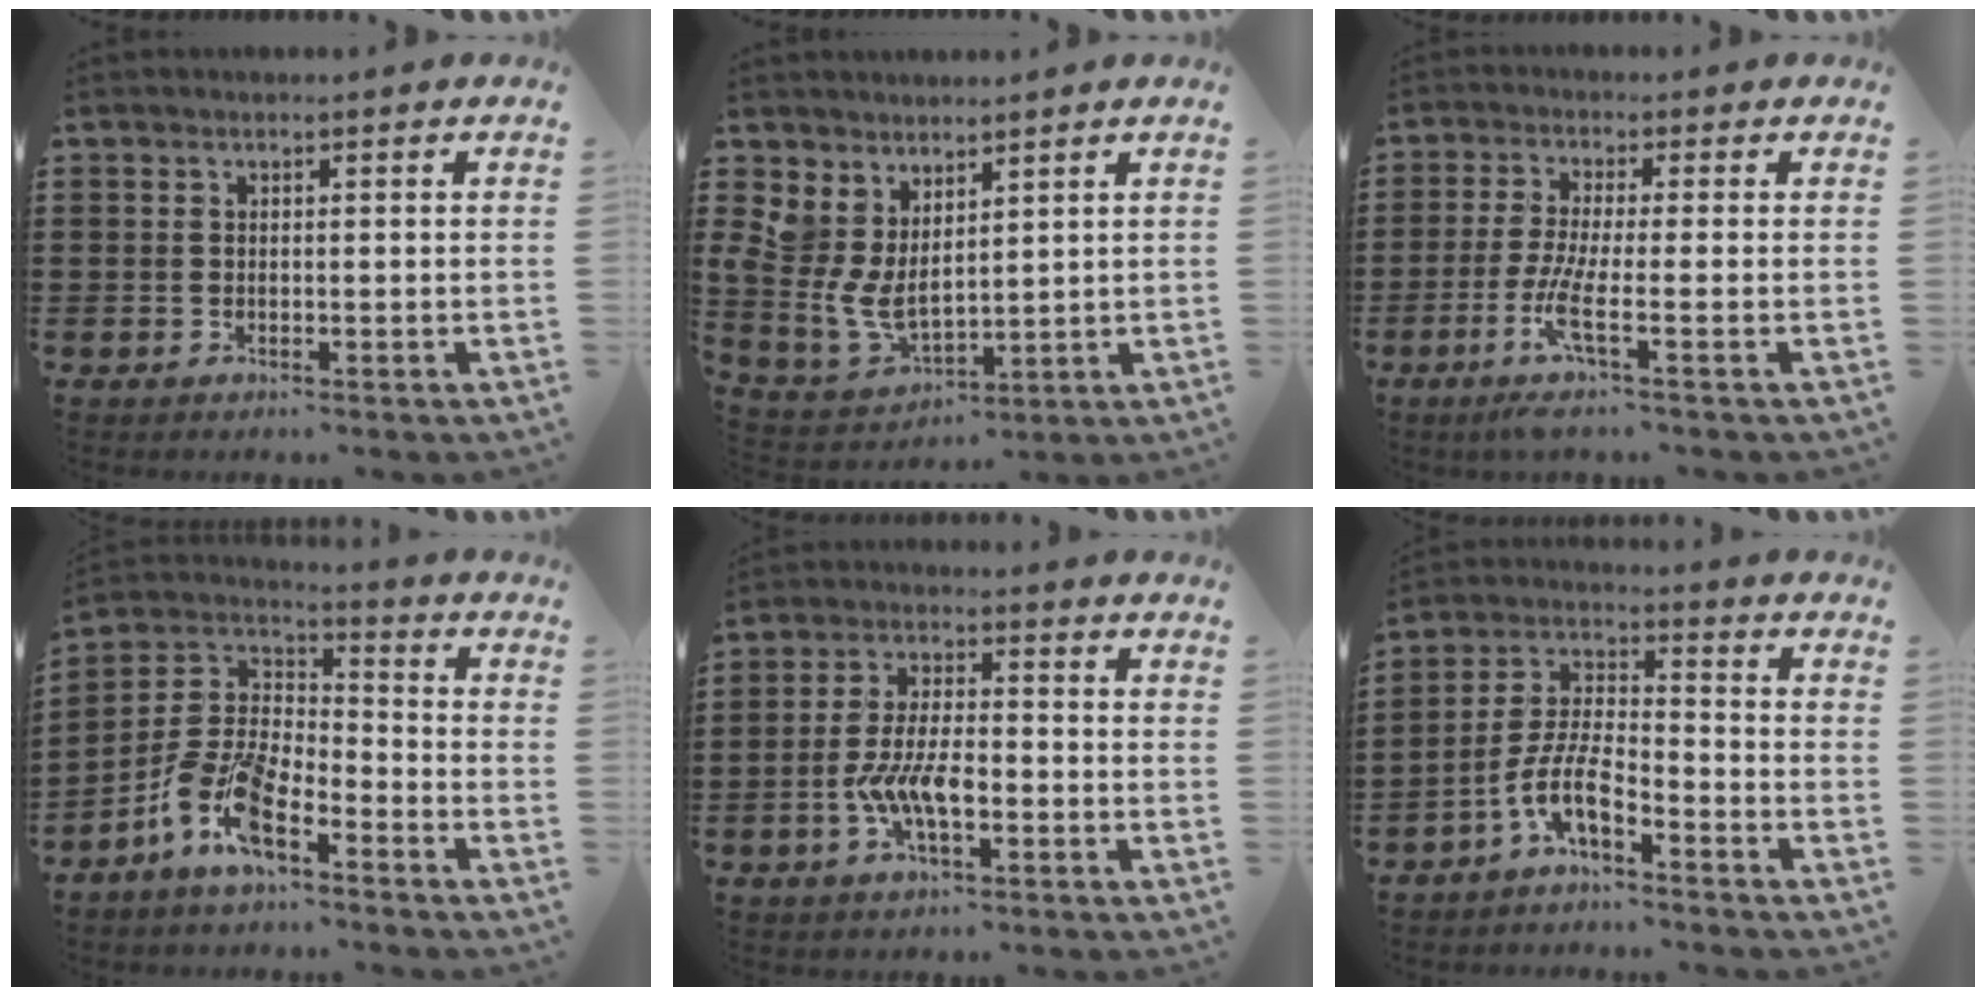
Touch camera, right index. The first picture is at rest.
{"total": 4.9, "force": [2.3, 3.2, 2.9], "torque": [-0.089, -0.024, 0.040]}
{"total": 5.9, "force": [-2.3, 0.2, 5.4], "torque": [-0.121, -0.017, -0.047]}
{"total": 10.8, "force": [-7.3, 3.7, 7.1], "torque": [-0.175, -0.002, -0.148]}
{"total": 7.5, "force": [-2.7, 2.9, 6.3], "torque": [-0.146, -0.006, -0.058]}
{"total": 7.4, "force": [-5.0, 1.9, 5.2], "torque": [-0.129, -0.011, -0.101]}